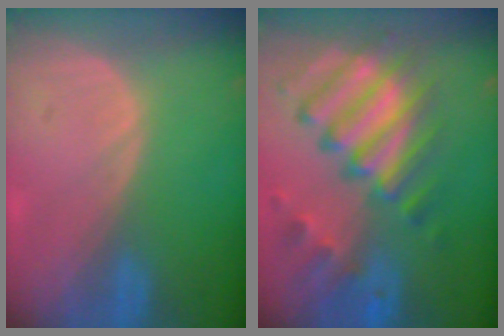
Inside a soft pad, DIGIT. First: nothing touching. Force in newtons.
{"total": 11.4, "press": 9.9, "slide": 5.7}